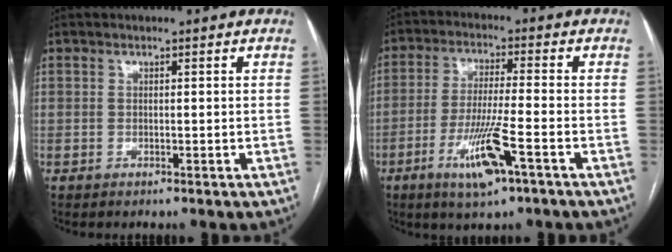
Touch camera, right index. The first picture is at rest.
{"total": 9.4, "force": [-4.4, 0.5, 8.3], "torque": [-0.158, -0.013, -0.076]}